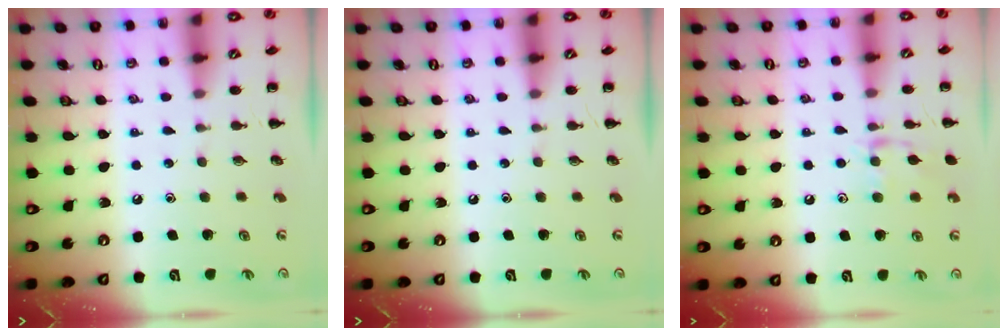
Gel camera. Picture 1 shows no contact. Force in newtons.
{"total": 0.0}
{"total": 9.4, "press": 9.4, "slide": 0.7}